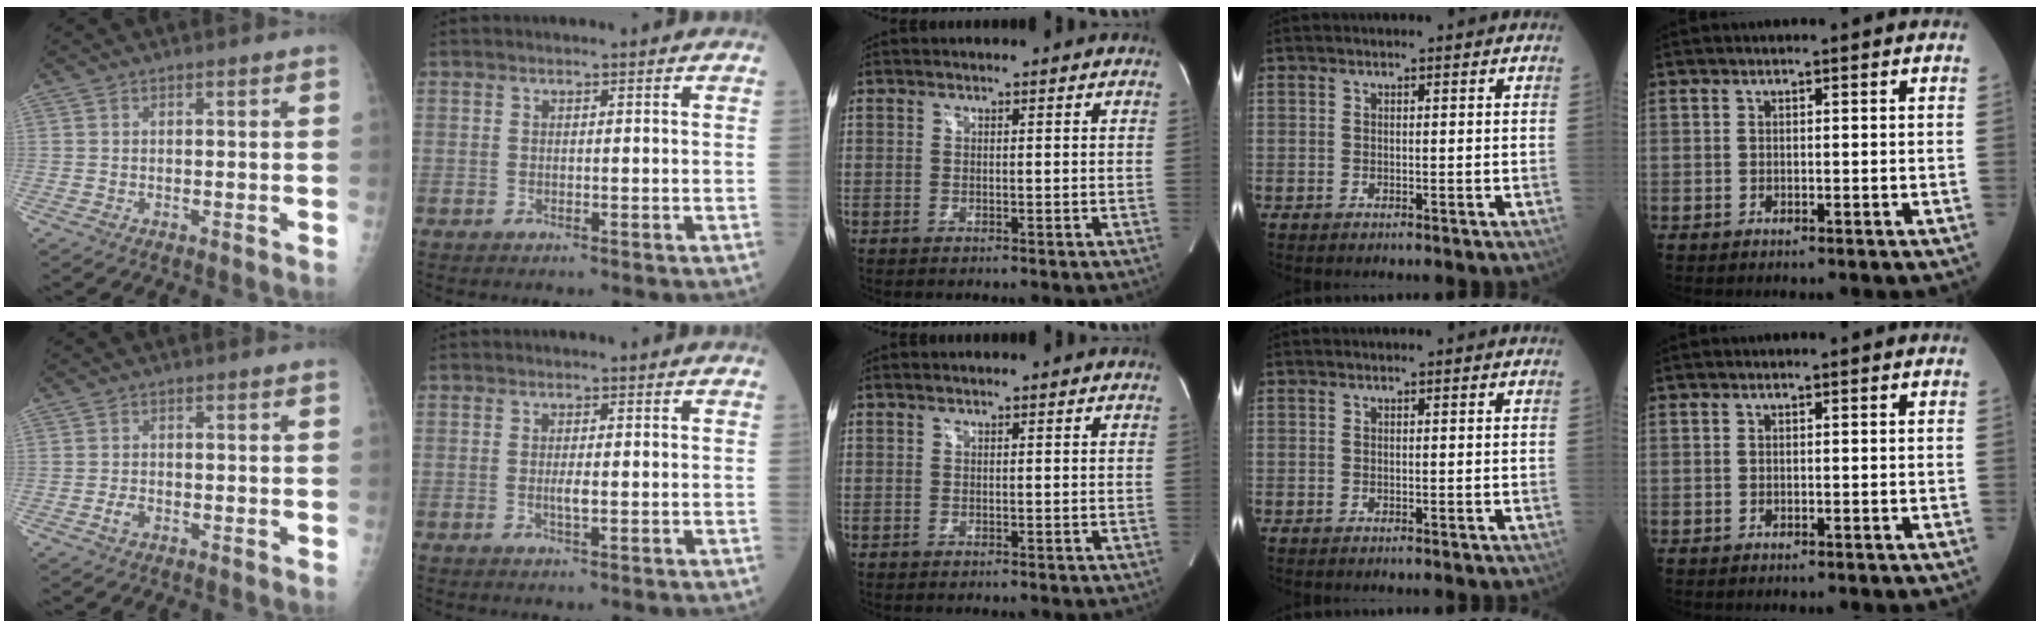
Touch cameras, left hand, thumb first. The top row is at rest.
{"thumb": {"total": 2.0, "force": [-1.0, 1.2, 1.2], "torque": [-0.025, 0.006, -0.019]}, "index": {"total": 1.6, "force": [-0.6, 0.3, 1.5], "torque": [-0.032, -0.006, -0.010]}}